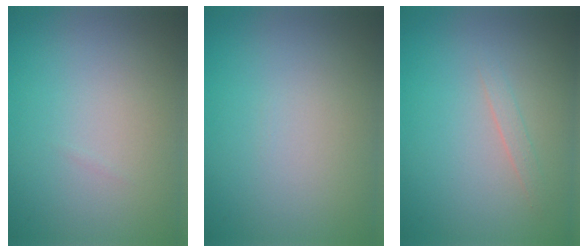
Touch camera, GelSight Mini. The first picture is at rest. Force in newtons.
{"total": 0.0}
{"total": 0.9, "press": 0.9, "slide": 0.0}